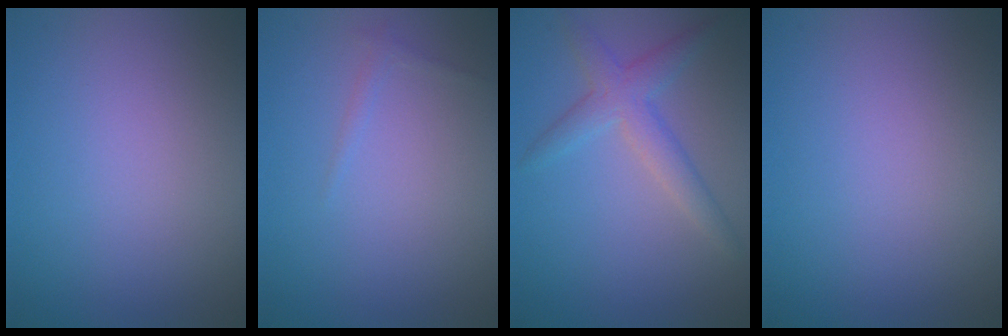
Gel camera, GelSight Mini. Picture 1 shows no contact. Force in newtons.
{"total": 0.6, "press": 0.6, "slide": 0.0}
{"total": 3.0, "press": 3.0, "slide": 0.1}
{"total": 0.0}